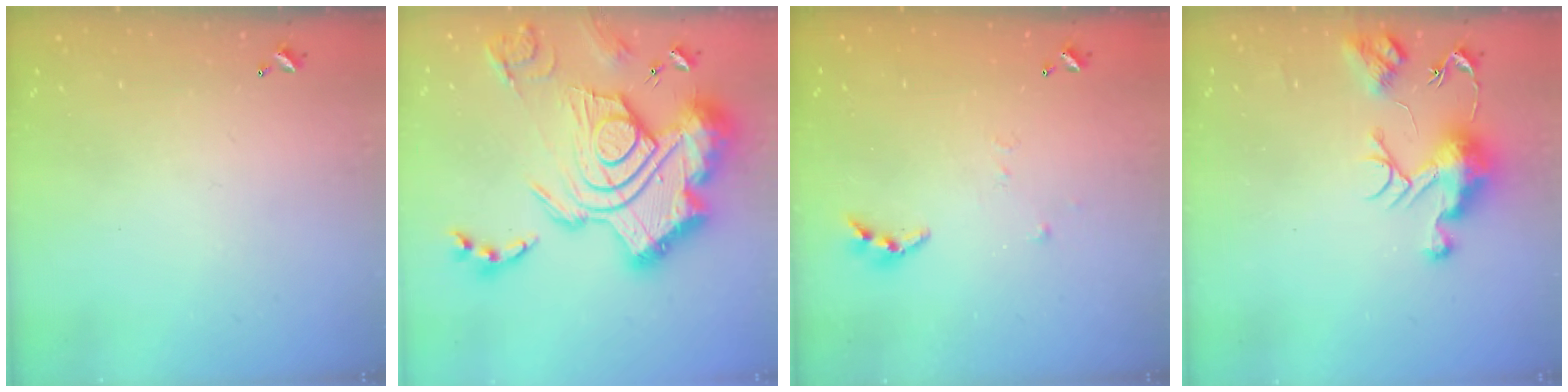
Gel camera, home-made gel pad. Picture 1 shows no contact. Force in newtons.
{"total": 3.9, "press": 3.0, "slide": 2.5}
{"total": 3.3, "press": 3.3, "slide": 0.4}
{"total": 9.4, "press": 9.4, "slide": 0.7}